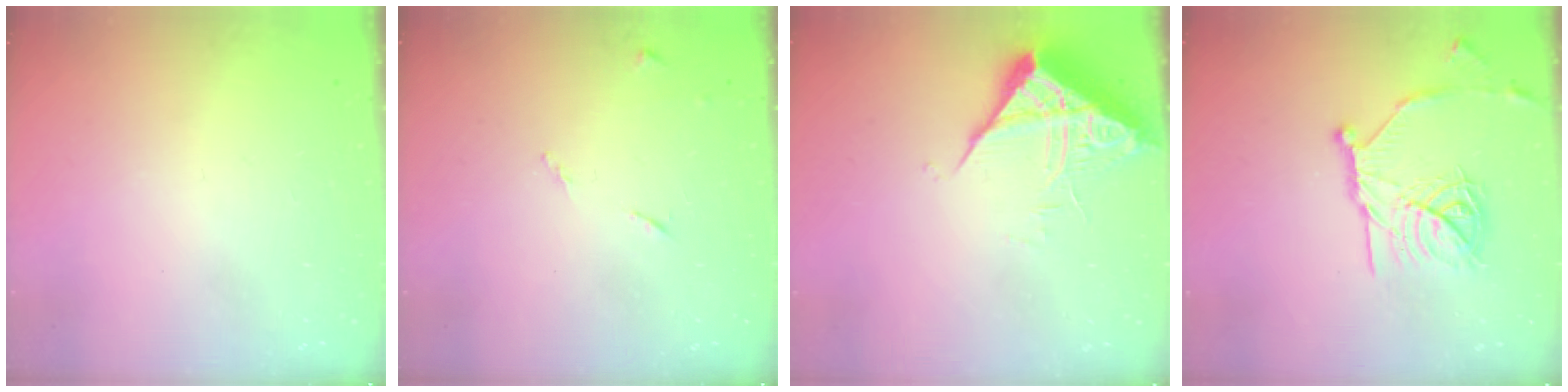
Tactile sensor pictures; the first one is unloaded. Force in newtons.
{"total": 6.3, "press": 6.3, "slide": 0.6}
{"total": 7.0, "press": 7.0, "slide": 0.6}
{"total": 17.6, "press": 17.6, "slide": 1.4}